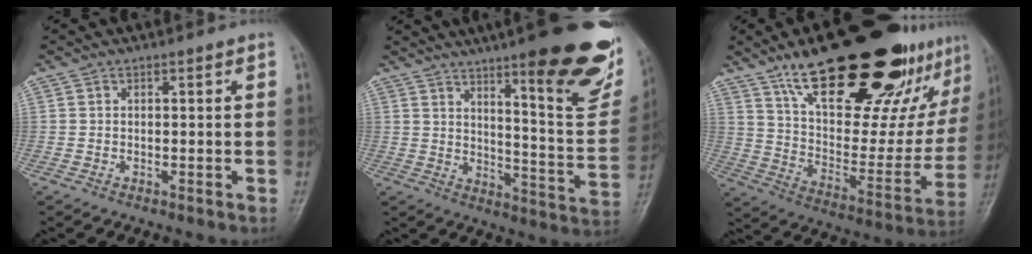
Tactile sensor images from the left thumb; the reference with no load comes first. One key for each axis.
{"total": 25.0, "fx": 15.1, "fy": 5.1, "fz": 19.3, "tx": -0.228, "ty": -0.074, "tz": 0.210}
{"total": 33.9, "fx": 20.6, "fy": 12.2, "fz": 23.9, "tx": -0.317, "ty": -0.051, "tz": 0.324}